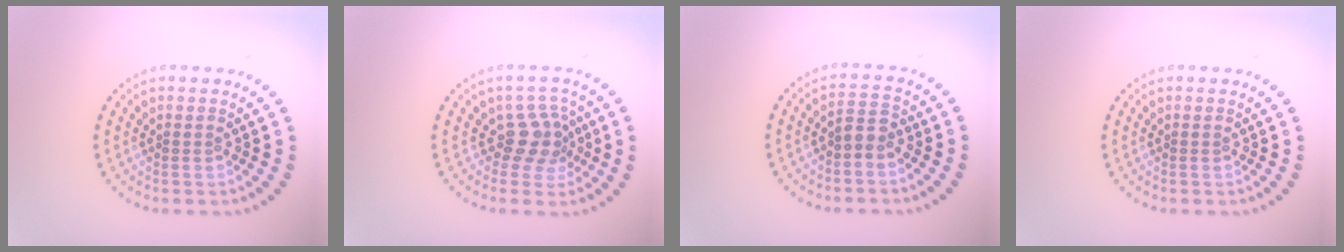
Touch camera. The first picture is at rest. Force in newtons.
{"total": 2.9, "press": 2.2, "slide": 1.8}
{"total": 1.6, "press": 1.4, "slide": 0.8}
{"total": 0.0}